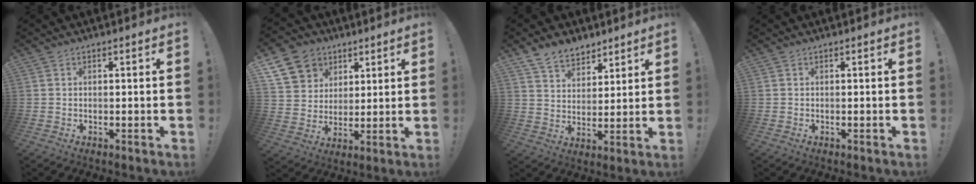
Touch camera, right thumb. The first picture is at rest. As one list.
[{"total": 12.8, "force": [6.4, 10.3, 4.1], "torque": [-0.061, -0.034, 0.130]}, {"total": 9.1, "force": [7.2, 5.0, 2.3], "torque": [-0.043, -0.049, 0.142]}, {"total": 0.0}]